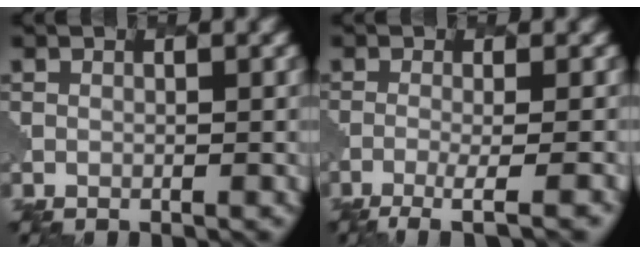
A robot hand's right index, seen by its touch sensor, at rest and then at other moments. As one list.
[{"total": 3.7, "force": [-1.9, 0.7, 3.1], "torque": [-0.043, 0.000, -0.041]}]